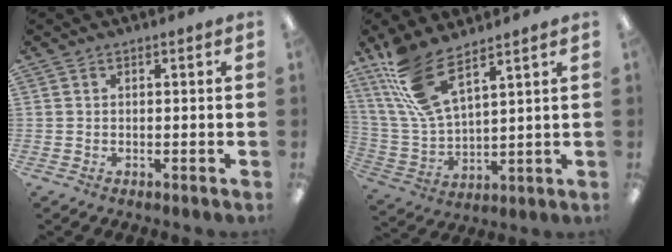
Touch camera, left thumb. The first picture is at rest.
{"total": 13.6, "force": [9.5, 4.2, 8.8], "torque": [-0.205, -0.040, 0.172]}